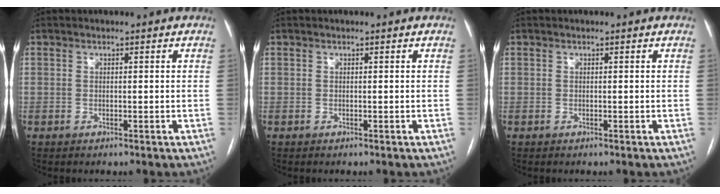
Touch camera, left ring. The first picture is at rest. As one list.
[{"total": 0.0}, {"total": 0.0}]